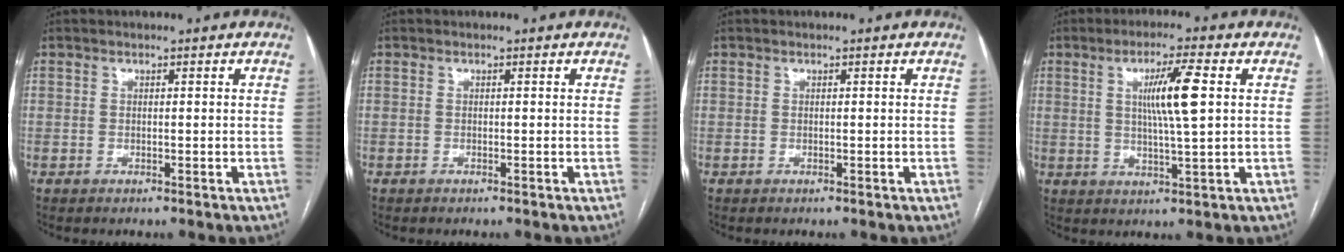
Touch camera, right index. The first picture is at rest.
{"total": 0.0}
{"total": 0.0}
{"total": 7.8, "force": [1.7, 0.0, 7.6], "torque": [-0.137, -0.001, 0.031]}